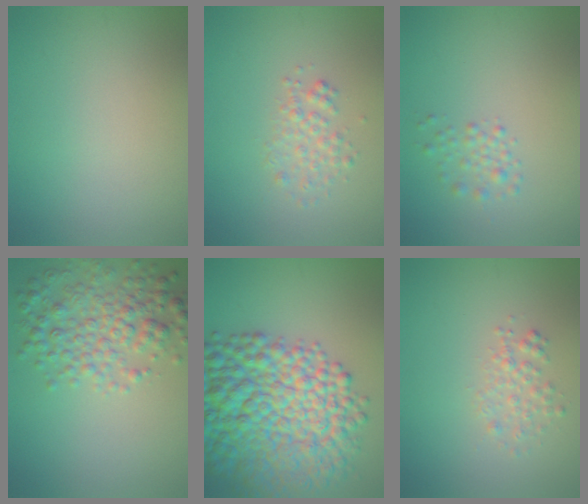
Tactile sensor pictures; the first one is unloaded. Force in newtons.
{"total": 1.7, "press": 1.7, "slide": 0.1}
{"total": 1.4, "press": 1.3, "slide": 0.1}
{"total": 4.8, "press": 4.8, "slide": 0.1}
{"total": 12.8, "press": 12.8, "slide": 0.4}
{"total": 1.6, "press": 1.6, "slide": 0.1}